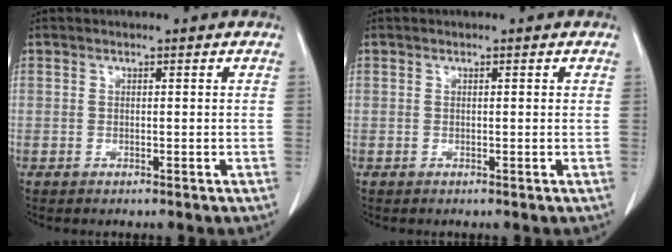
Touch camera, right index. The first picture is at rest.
{"total": 0.0}